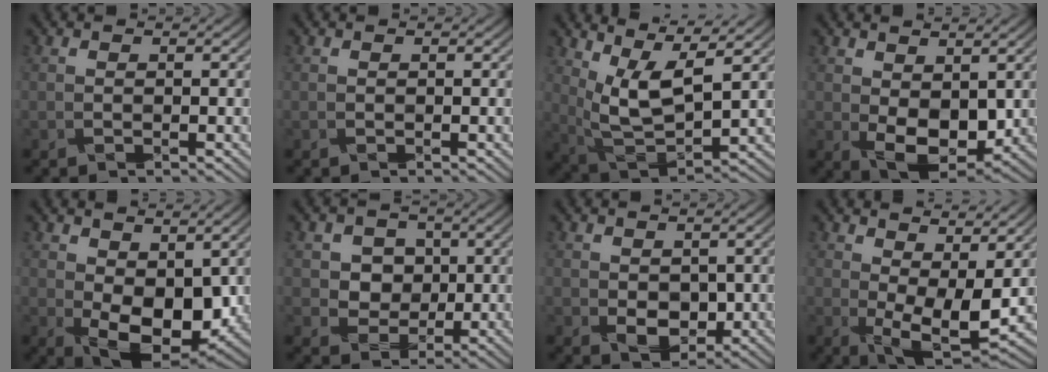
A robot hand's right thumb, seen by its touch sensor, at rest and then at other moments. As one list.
[{"total": 0.0}, {"total": 9.8, "force": [4.6, 3.9, 7.8], "torque": [-0.182, 0.005, 0.097]}, {"total": 7.3, "force": [0.4, 4.4, 5.8], "torque": [-0.111, -0.014, 0.016]}, {"total": 10.0, "force": [0.4, 5.9, 8.0], "torque": [-0.146, -0.018, 0.018]}, {"total": 4.5, "force": [0.6, 4.2, 1.5], "torque": [-0.045, -0.014, 0.012]}, {"total": 3.6, "force": [-0.3, 2.7, 2.4], "torque": [-0.053, -0.011, 0.003]}, {"total": 9.2, "force": [2.4, 4.0, 8.0], "torque": [-0.141, -0.011, 0.050]}]